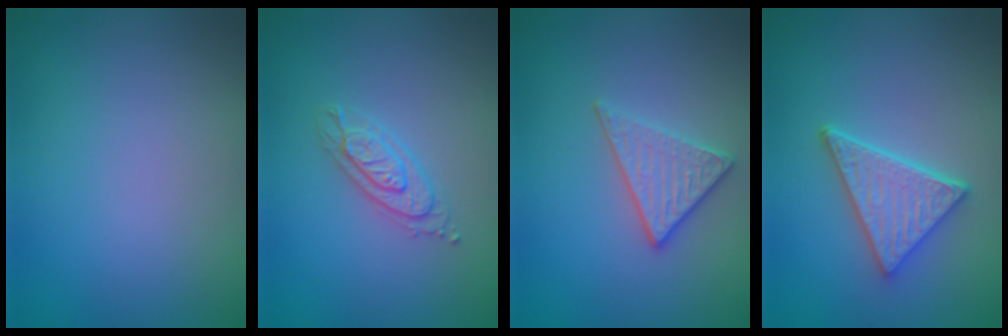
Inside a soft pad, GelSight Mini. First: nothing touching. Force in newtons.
{"total": 2.2, "press": 2.1, "slide": 0.4}
{"total": 2.8, "press": 2.6, "slide": 1.1}
{"total": 4.8, "press": 3.7, "slide": 3.1}